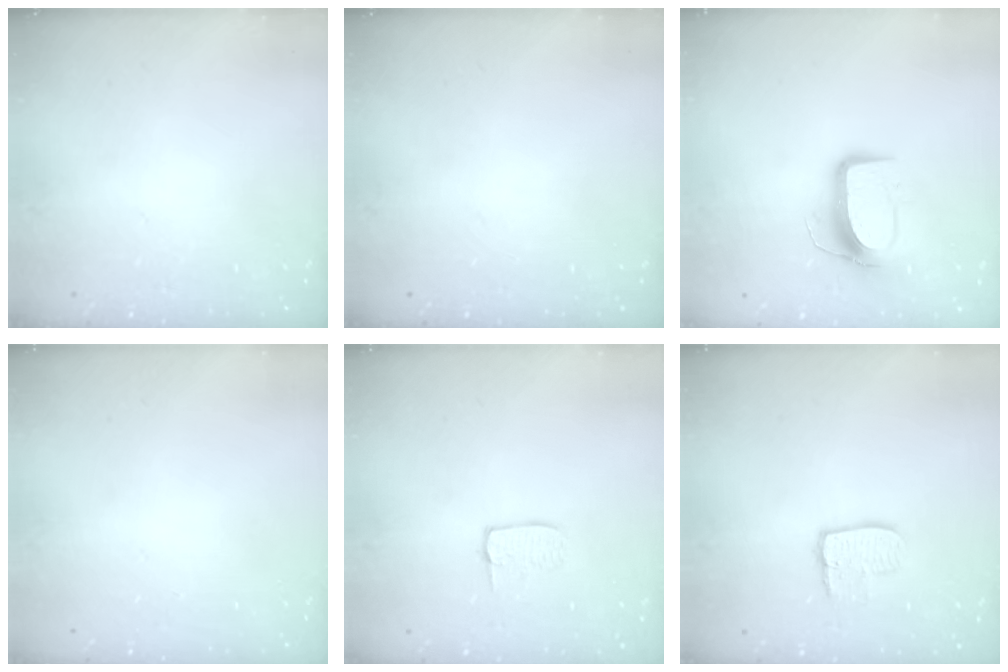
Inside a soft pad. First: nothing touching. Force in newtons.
{"total": 0.0}
{"total": 9.8, "press": 9.8, "slide": 0.4}
{"total": 0.0}
{"total": 5.4, "press": 5.4, "slide": 0.3}
{"total": 8.0, "press": 8.0, "slide": 0.7}